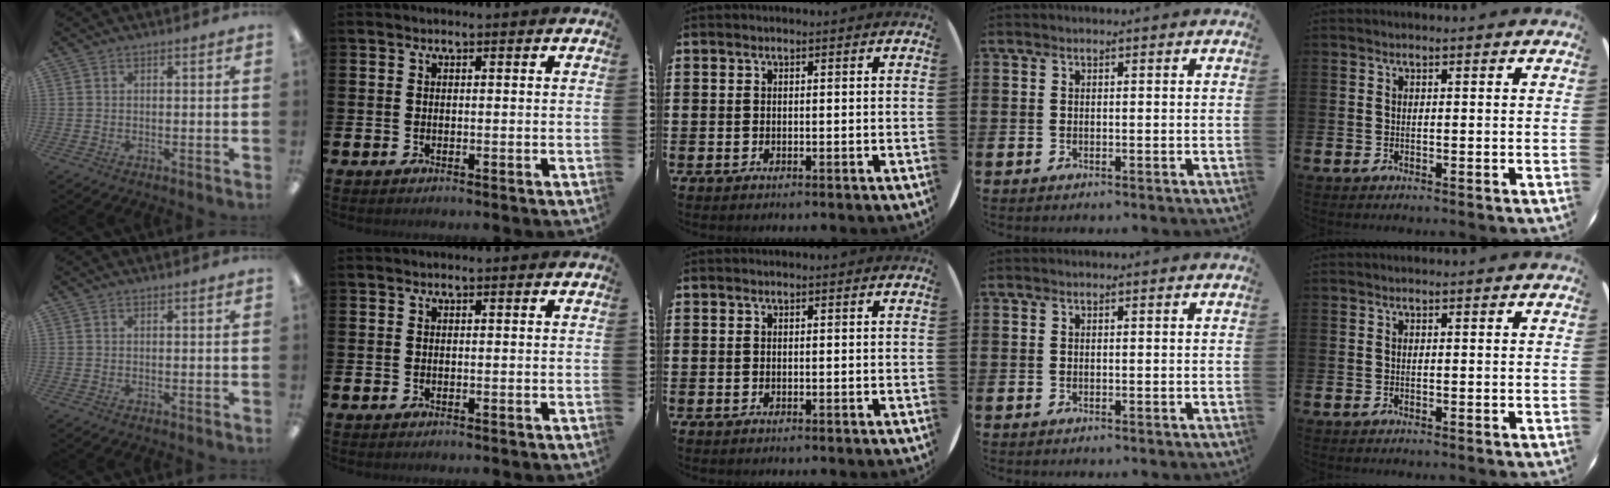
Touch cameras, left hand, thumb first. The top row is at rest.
{}